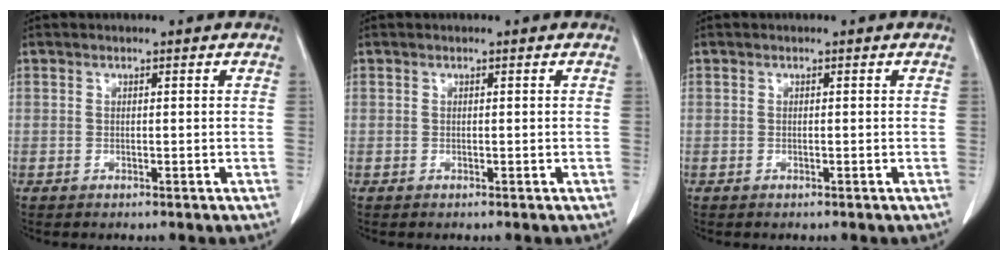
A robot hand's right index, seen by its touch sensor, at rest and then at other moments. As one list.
[{"total": 0.0}, {"total": 0.0}]